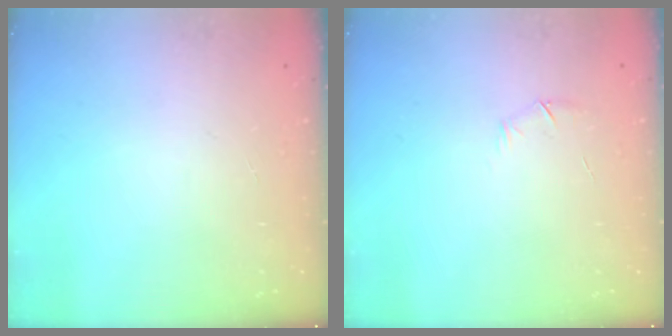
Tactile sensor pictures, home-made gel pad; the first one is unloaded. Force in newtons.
{"total": 4.1, "press": 4.0, "slide": 0.9}